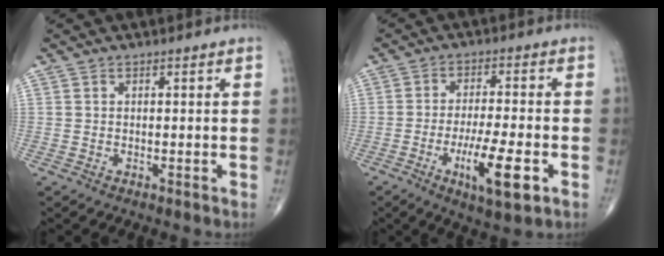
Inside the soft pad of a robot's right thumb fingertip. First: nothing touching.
{"total": 10.7, "force": [-4.0, 2.5, 9.6], "torque": [-0.170, 0.001, -0.064]}